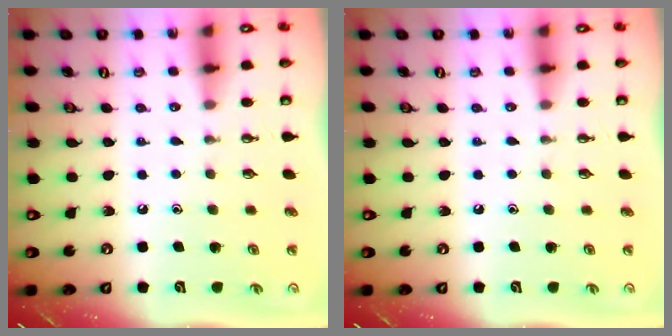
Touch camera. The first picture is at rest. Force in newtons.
{"total": 0.0}